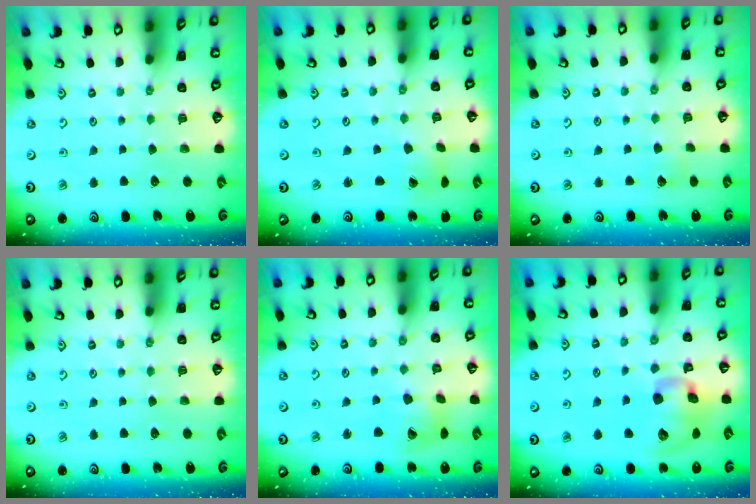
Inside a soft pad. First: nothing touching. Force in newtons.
{"total": 1.2, "press": 1.2, "slide": 0.2}
{"total": 2.9, "press": 2.9, "slide": 0.3}
{"total": 0.0}
{"total": 12.0, "press": 11.9, "slide": 1.4}
{"total": 13.5, "press": 13.4, "slide": 2.1}